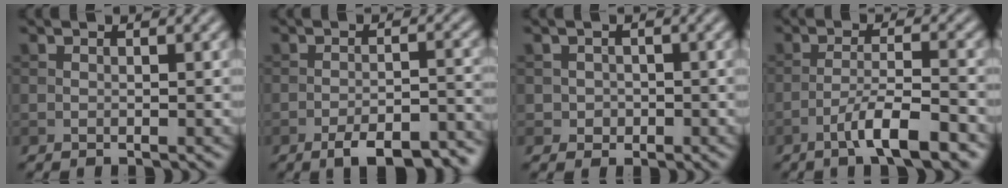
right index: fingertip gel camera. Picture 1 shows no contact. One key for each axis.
{"total": 6.8, "fx": -5.1, "fy": 2.0, "fz": 4.1, "tx": -0.063, "ty": -0.002, "tz": -0.071}
{"total": 1.4, "fx": -0.3, "fy": 1.4, "fz": 0.1, "tx": 0.012, "ty": -0.002, "tz": -0.006}
{"total": 5.6, "fx": -3.5, "fy": 0.8, "fz": 4.3, "tx": -0.072, "ty": 0.006, "tz": -0.062}